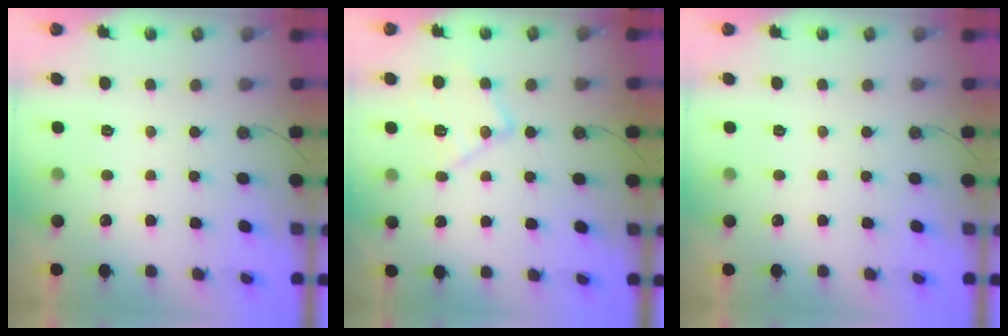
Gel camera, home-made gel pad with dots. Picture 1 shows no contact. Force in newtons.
{"total": 12.7, "press": 12.7, "slide": 0.5}
{"total": 0.0}